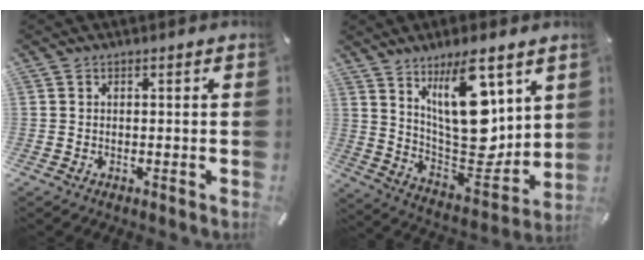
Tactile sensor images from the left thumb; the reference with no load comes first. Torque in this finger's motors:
{"motor_torque": [2.64, 2.35, 1.71, -1.06, 0.57]}